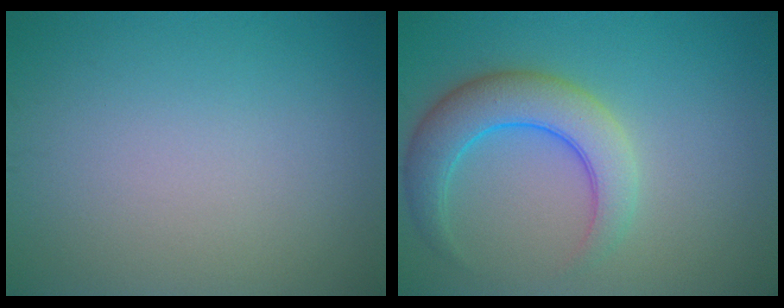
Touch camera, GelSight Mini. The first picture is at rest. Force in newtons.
{"total": 5.5, "press": 5.5, "slide": 0.3}